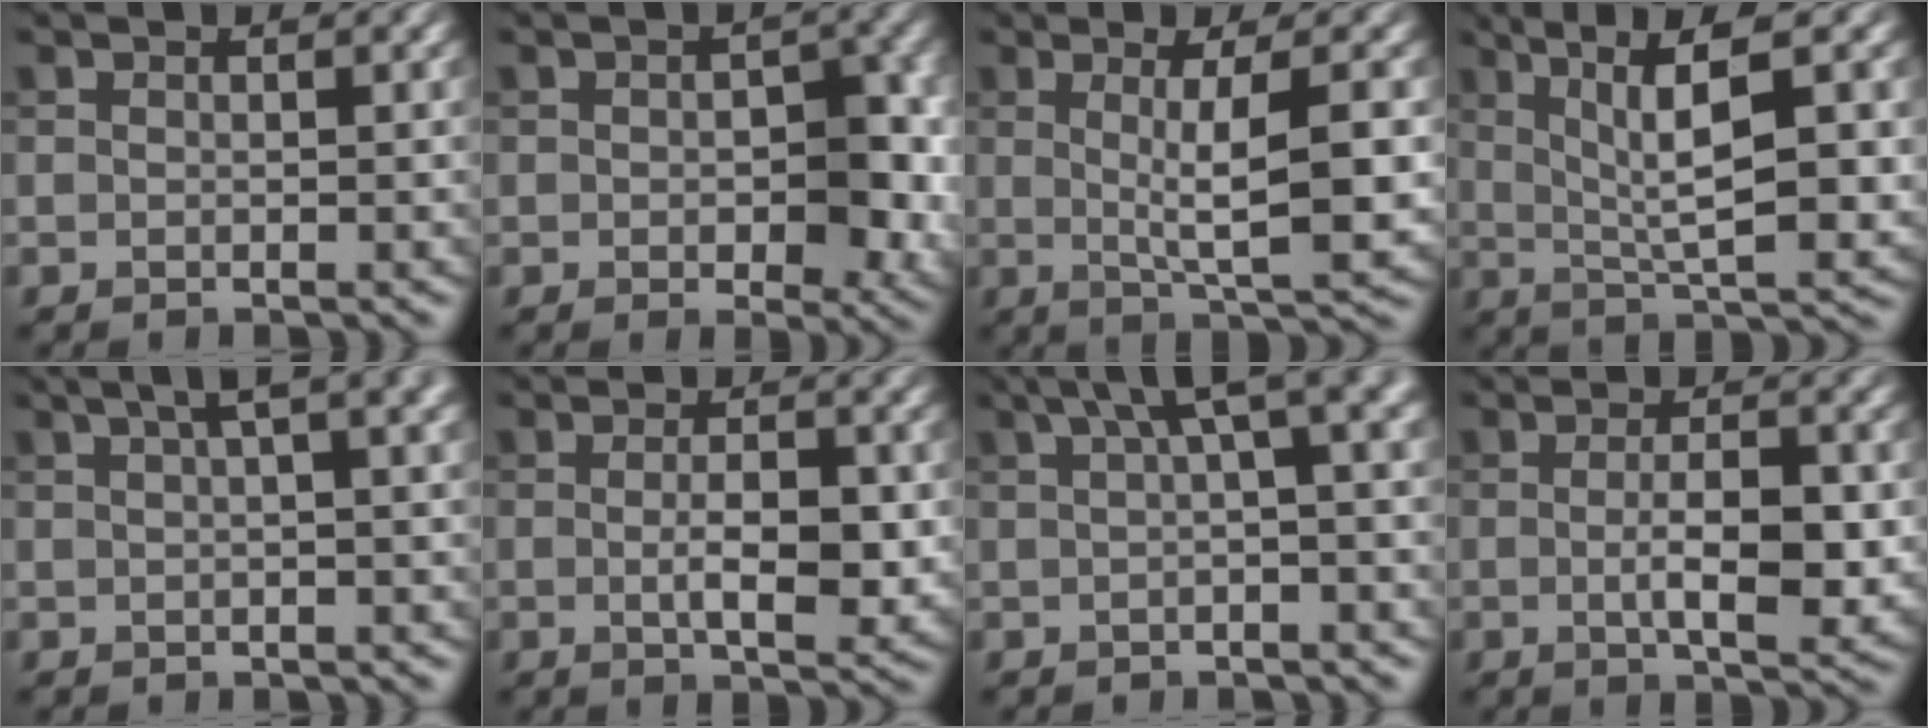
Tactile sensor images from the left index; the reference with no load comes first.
{"total": 6.4, "force": [-0.2, 3.6, 5.3], "torque": [-0.056, -0.010, -0.003]}
{"total": 6.6, "force": [0.5, 1.5, 6.4], "torque": [-0.090, -0.002, 0.012]}
{"total": 9.1, "force": [2.2, 2.2, 8.5], "torque": [-0.133, 0.006, 0.042]}
{"total": 5.5, "force": [2.4, 1.6, 4.6], "torque": [-0.048, 0.025, 0.032]}
{"total": 4.6, "force": [-0.4, 1.7, 4.2], "torque": [-0.072, -0.009, -0.004]}
{"total": 5.7, "force": [1.9, 1.5, 5.2], "torque": [-0.059, 0.022, 0.024]}
{"total": 5.5, "force": [-0.5, 1.8, 5.2], "torque": [-0.089, -0.010, -0.005]}